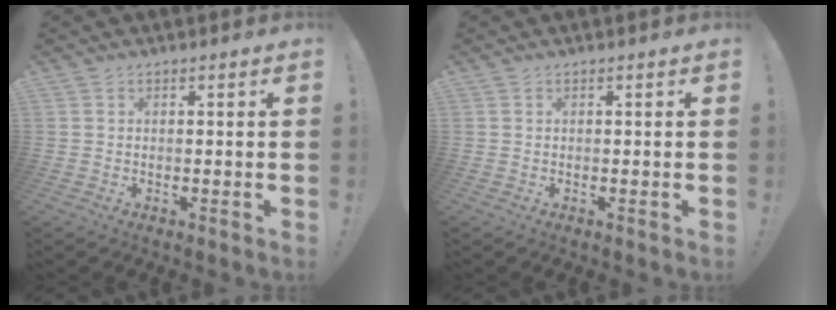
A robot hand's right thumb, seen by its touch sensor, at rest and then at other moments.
{"total": 0.0}